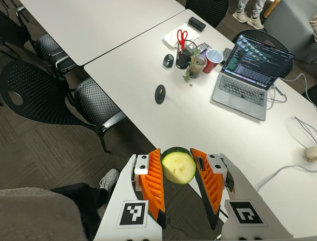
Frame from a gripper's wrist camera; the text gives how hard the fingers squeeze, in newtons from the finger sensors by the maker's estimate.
{"total": 8.5, "left": 7.8, "right": 9.2}